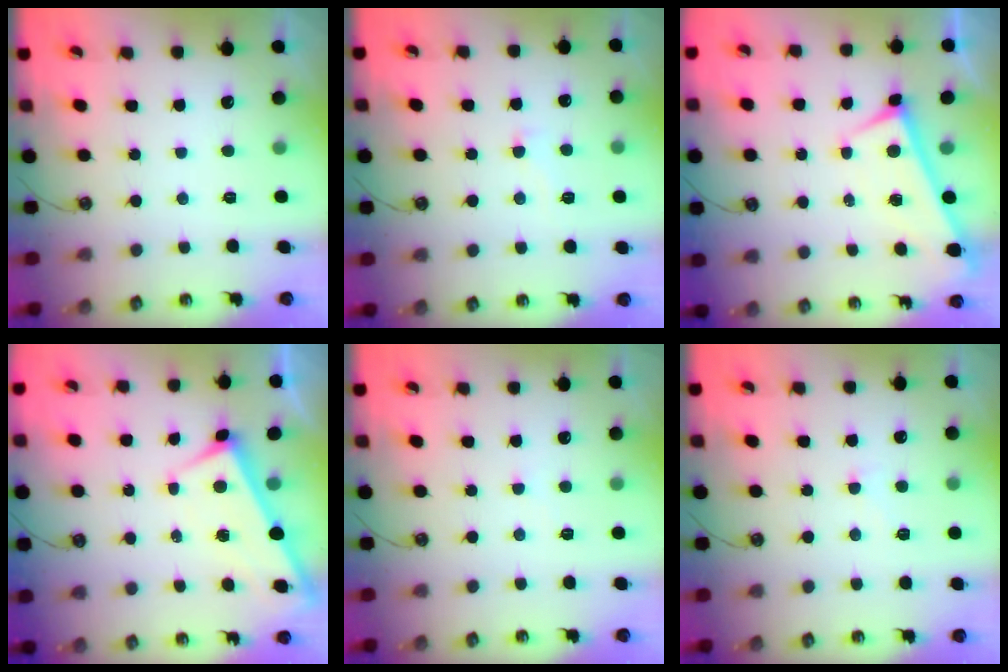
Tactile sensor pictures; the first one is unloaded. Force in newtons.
{"total": 3.2, "press": 3.1, "slide": 0.8}
{"total": 0.0}
{"total": 2.8, "press": 2.8, "slide": 0.1}
{"total": 0.8, "press": 0.8, "slide": 0.2}
{"total": 1.8, "press": 1.7, "slide": 0.6}